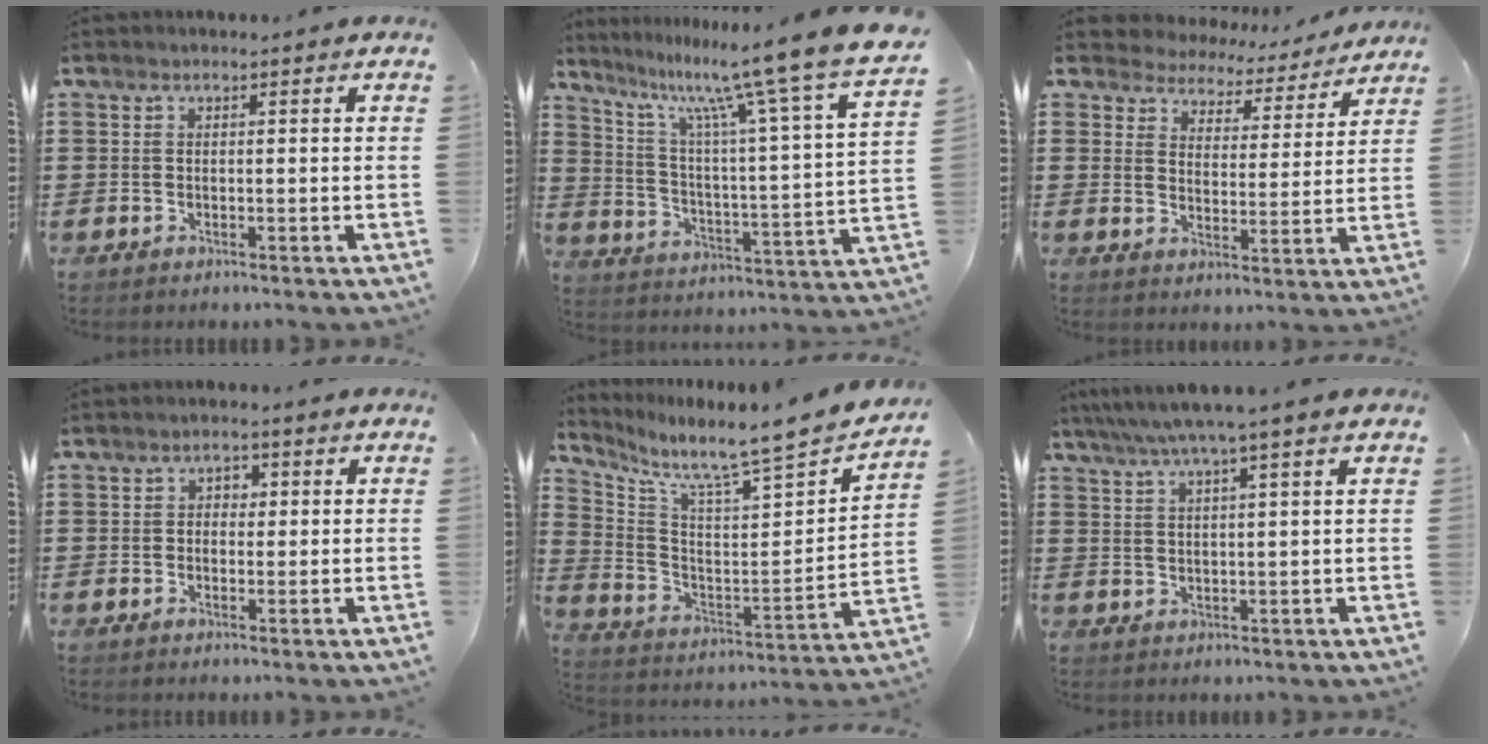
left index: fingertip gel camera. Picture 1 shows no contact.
{"total": 11.8, "force": [9.6, -1.0, 6.8], "torque": [-0.143, -0.085, 0.143]}
{"total": 4.5, "force": [4.3, 0.9, -0.5], "torque": [-0.021, -0.035, 0.072]}
{"total": 1.9, "force": [0.1, 1.5, 1.2], "torque": [-0.028, 0.010, -0.002]}
{"total": 5.8, "force": [5.3, -0.4, 2.4], "torque": [-0.081, -0.066, 0.073]}
{"total": 4.6, "force": [3.3, -0.5, 3.2], "torque": [-0.070, -0.008, 0.054]}